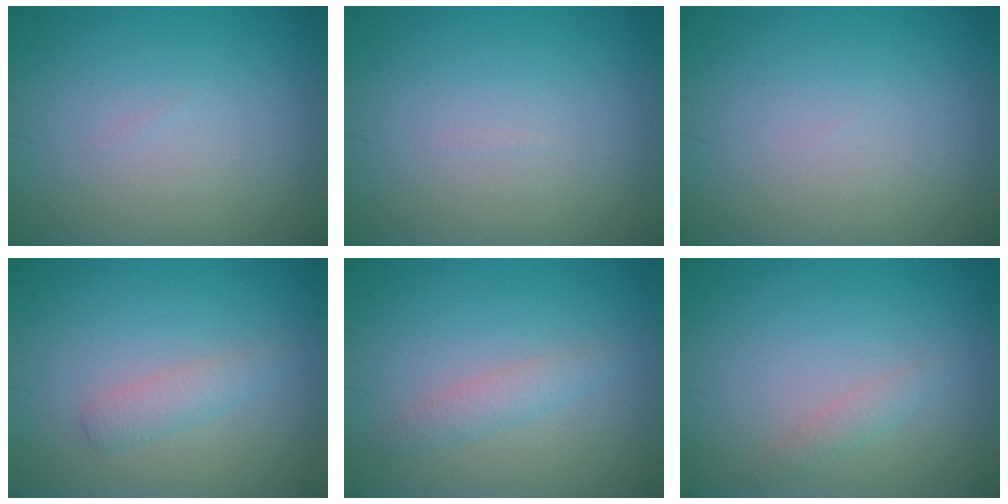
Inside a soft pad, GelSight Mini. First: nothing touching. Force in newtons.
{"total": 0.0}
{"total": 0.0}
{"total": 1.7, "press": 1.7, "slide": 0.1}
{"total": 1.7, "press": 1.7, "slide": 0.1}
{"total": 1.2, "press": 1.2, "slide": 0.0}